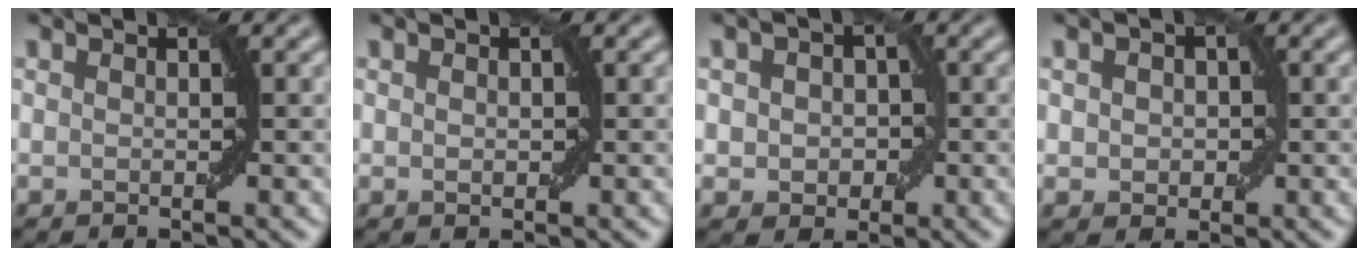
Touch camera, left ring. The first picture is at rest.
{"total": 0.7, "force": [0.1, 0.5, 0.5], "torque": [-0.007, 0.002, 0.004]}
{"total": 3.2, "force": [0.0, 2.6, 1.8], "torque": [-0.015, 0.002, -0.009]}
{"total": 2.2, "force": [0.1, 1.9, 1.2], "torque": [-0.013, 0.003, -0.003]}